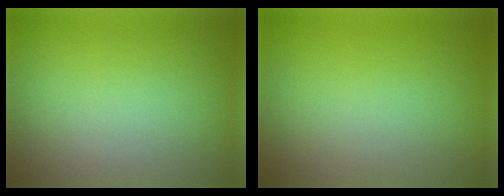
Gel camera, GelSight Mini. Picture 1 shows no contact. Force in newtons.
{"total": 0.0}